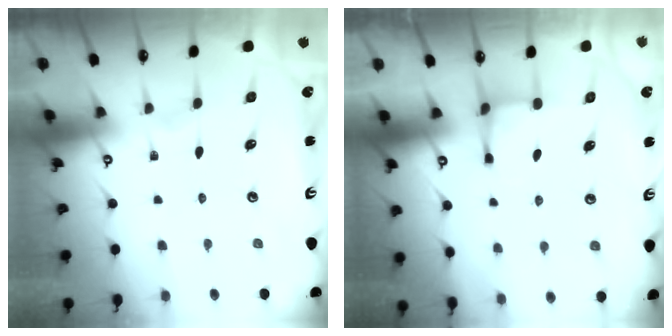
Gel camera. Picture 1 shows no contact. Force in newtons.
{"total": 2.9, "press": 2.9, "slide": 0.4}